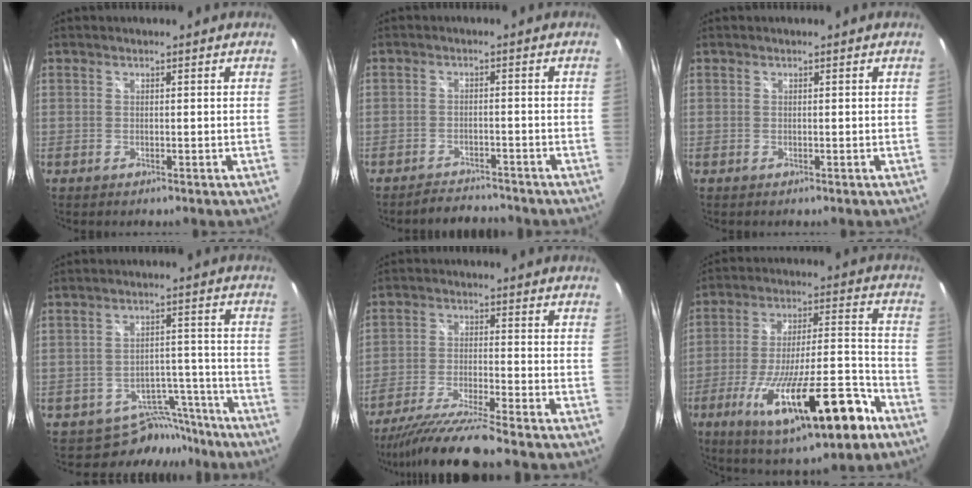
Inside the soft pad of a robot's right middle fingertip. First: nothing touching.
{"total": 5.1, "force": [-5.0, 1.0, 0.7], "torque": [-0.029, 0.001, -0.076]}
{"total": 0.0}
{"total": 8.2, "force": [-7.3, 3.7, -0.1], "torque": [0.008, 0.031, -0.102]}
{"total": 11.6, "force": [-10.1, -1.8, 5.4], "torque": [-0.118, -0.021, -0.184]}
{"total": 23.2, "force": [-12.0, 6.0, 19.0], "torque": [-0.333, -0.042, -0.182]}